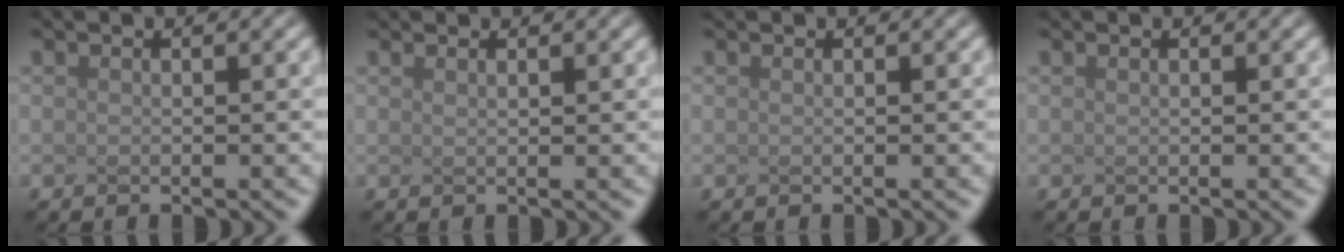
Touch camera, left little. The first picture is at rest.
{"total": 0.9, "force": [0.8, 0.2, 0.4], "torque": [-0.002, 0.011, 0.007]}
{"total": 0.0}
{"total": 0.0}